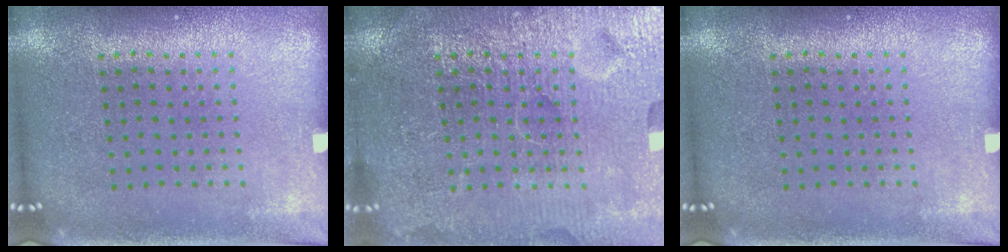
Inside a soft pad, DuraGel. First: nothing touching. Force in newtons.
{"total": 7.1, "press": 7.0, "slide": 0.9}
{"total": 0.0}